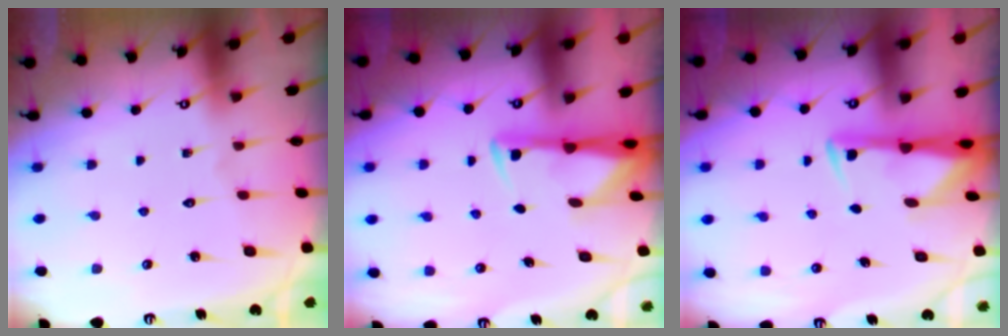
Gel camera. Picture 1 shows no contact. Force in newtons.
{"total": 2.8, "press": 2.8, "slide": 0.5}
{"total": 2.8, "press": 2.7, "slide": 0.6}